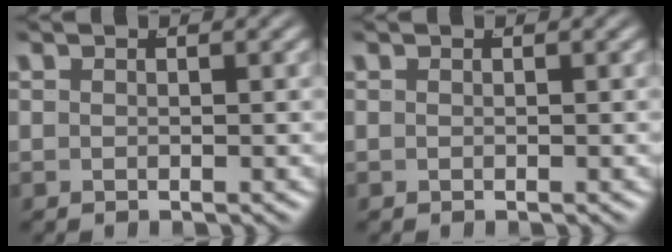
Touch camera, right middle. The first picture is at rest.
{"total": 0.0}